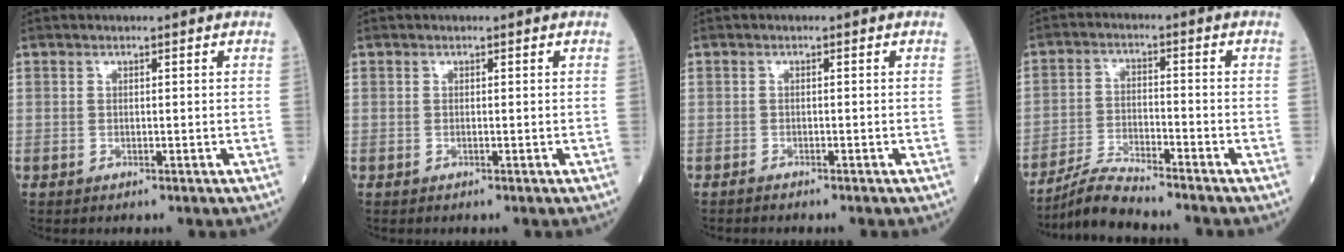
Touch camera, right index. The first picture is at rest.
{"total": 0.0}
{"total": 1.0, "force": [-0.9, 0.1, 0.3], "torque": [-0.008, -0.001, -0.012]}
{"total": 6.6, "force": [-6.2, -0.3, 2.1], "torque": [-0.044, -0.017, -0.117]}